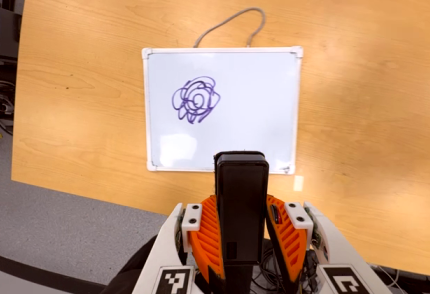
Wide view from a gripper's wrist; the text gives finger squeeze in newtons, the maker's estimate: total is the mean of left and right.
{"total": 4.1, "left": 2.6, "right": 5.5}